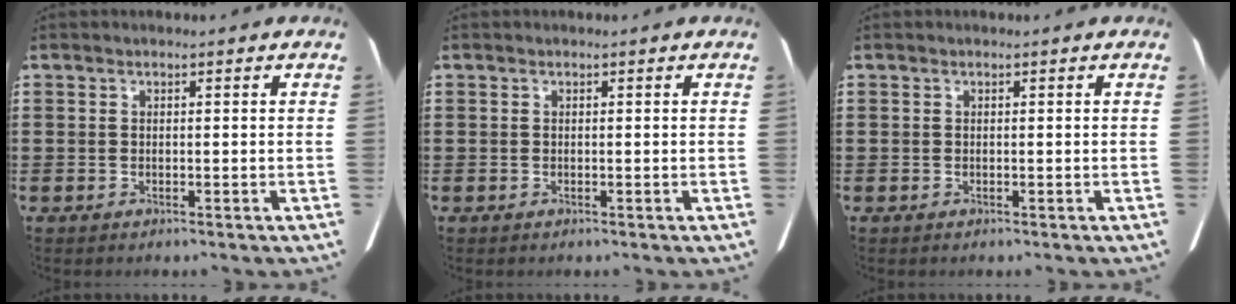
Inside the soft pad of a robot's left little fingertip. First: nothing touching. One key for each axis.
{"total": 0.0}
{"total": 0.0}